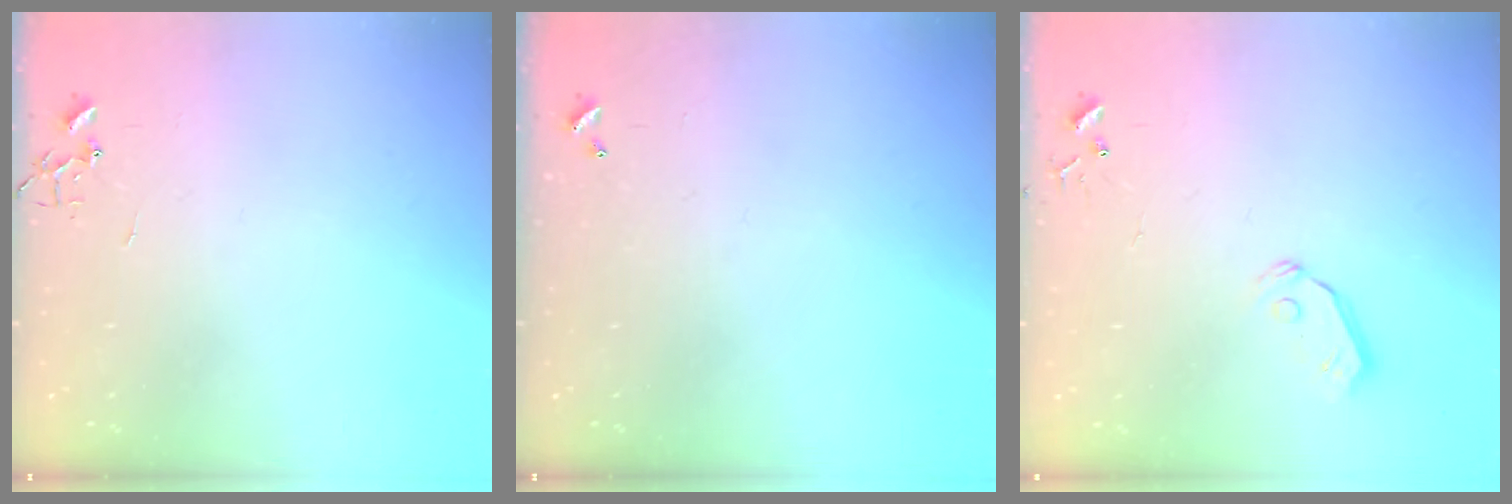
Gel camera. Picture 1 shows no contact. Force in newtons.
{"total": 0.0}
{"total": 5.8, "press": 5.8, "slide": 0.5}